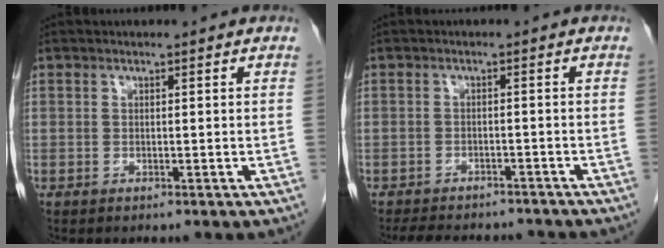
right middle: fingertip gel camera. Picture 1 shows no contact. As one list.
[{"total": 10.5, "force": [-9.4, 3.4, 3.4], "torque": [-0.066, 0.001, -0.119]}]